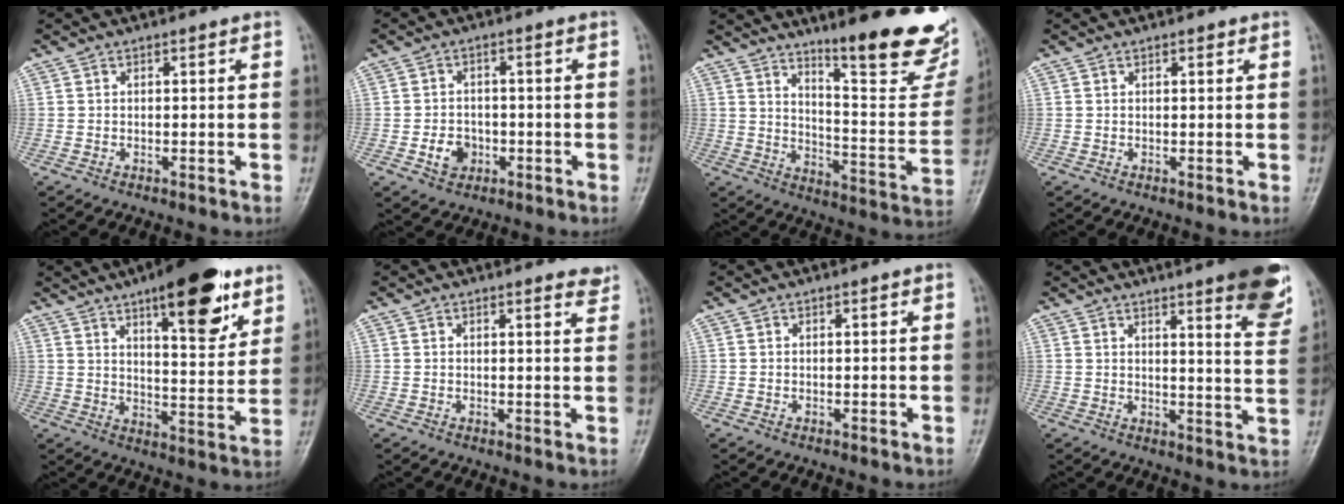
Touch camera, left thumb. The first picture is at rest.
{"total": 4.5, "force": [-1.5, 3.7, 2.2], "torque": [-0.019, 0.011, -0.023]}
{"total": 23.2, "force": [16.5, 4.8, 15.6], "torque": [-0.176, -0.103, 0.229]}
{"total": 0.7, "force": [0.4, 0.2, 0.4], "torque": [-0.007, -0.001, 0.006]}
{"total": 16.8, "force": [9.9, 5.6, 12.4], "torque": [-0.141, -0.048, 0.145]}
{"total": 2.1, "force": [2.0, 0.3, 0.7], "torque": [-0.006, -0.016, 0.018]}
{"total": 0.0}
{"total": 11.9, "force": [7.5, 1.8, 9.1], "torque": [-0.093, -0.042, 0.089]}